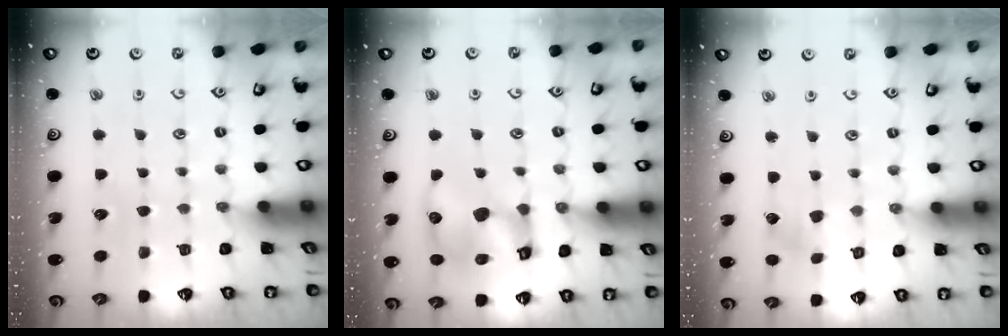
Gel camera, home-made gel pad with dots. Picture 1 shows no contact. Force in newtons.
{"total": 12.9, "press": 12.8, "slide": 2.1}
{"total": 2.6, "press": 2.6, "slide": 0.4}